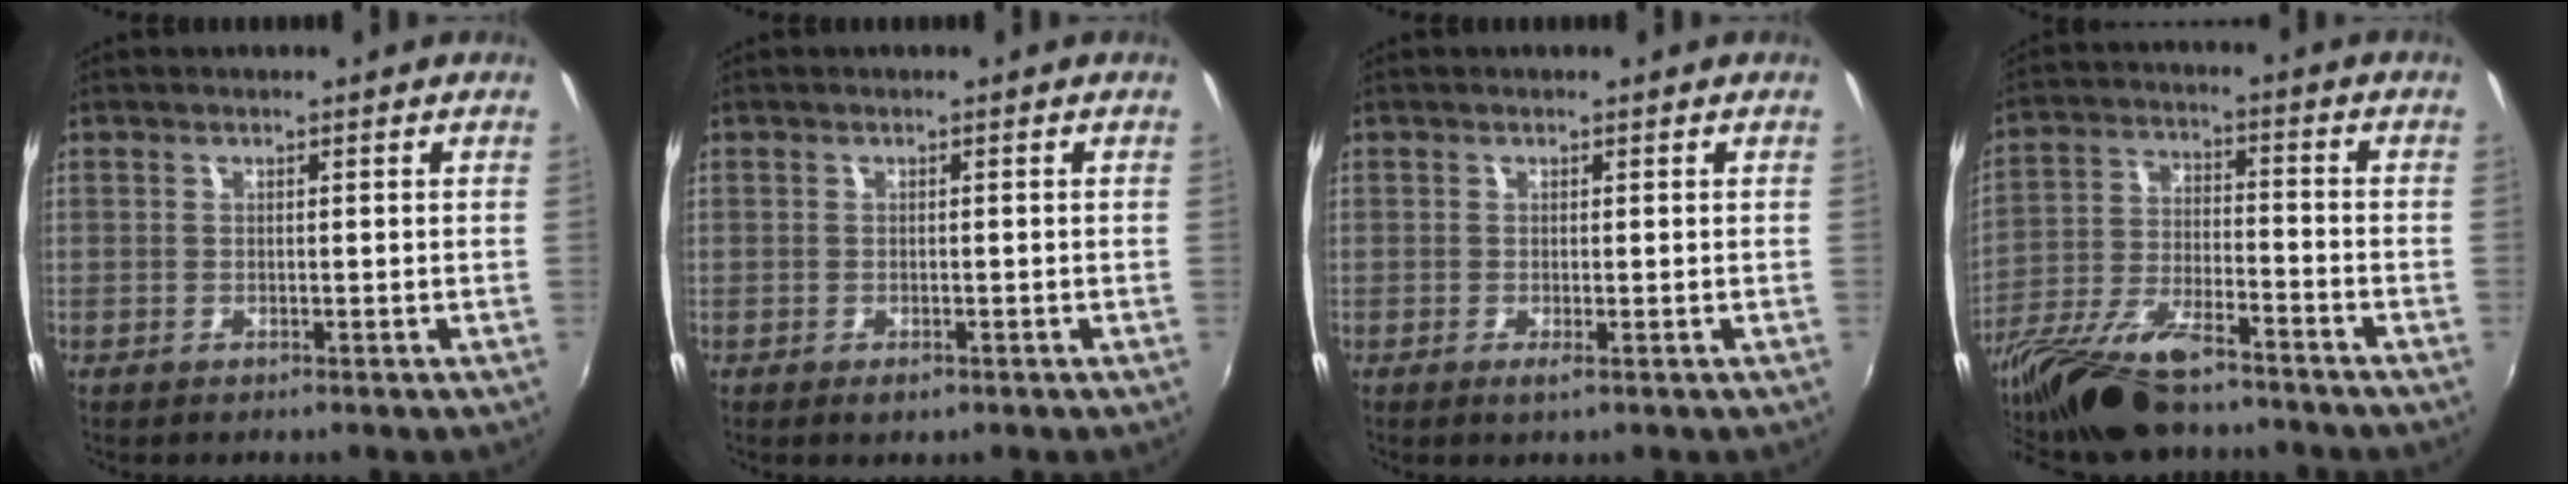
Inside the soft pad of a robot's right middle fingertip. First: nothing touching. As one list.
[{"total": 1.2, "force": [-0.7, 0.6, 0.8], "torque": [-0.014, -0.003, -0.009]}, {"total": 0.9, "force": [-0.2, -0.2, 0.9], "torque": [-0.017, -0.003, -0.003]}, {"total": 19.7, "force": [-15.7, 5.5, 10.5], "torque": [-0.220, -0.041, -0.278]}]